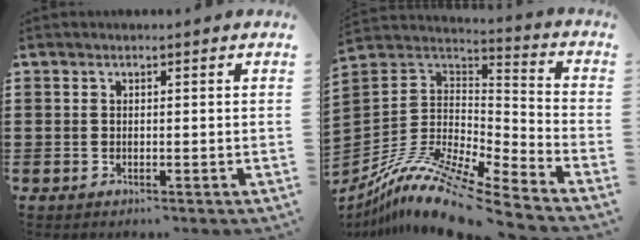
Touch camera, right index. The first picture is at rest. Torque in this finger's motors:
{"motor_torque": [-0.42, 0.36, 0.39, 0.21]}